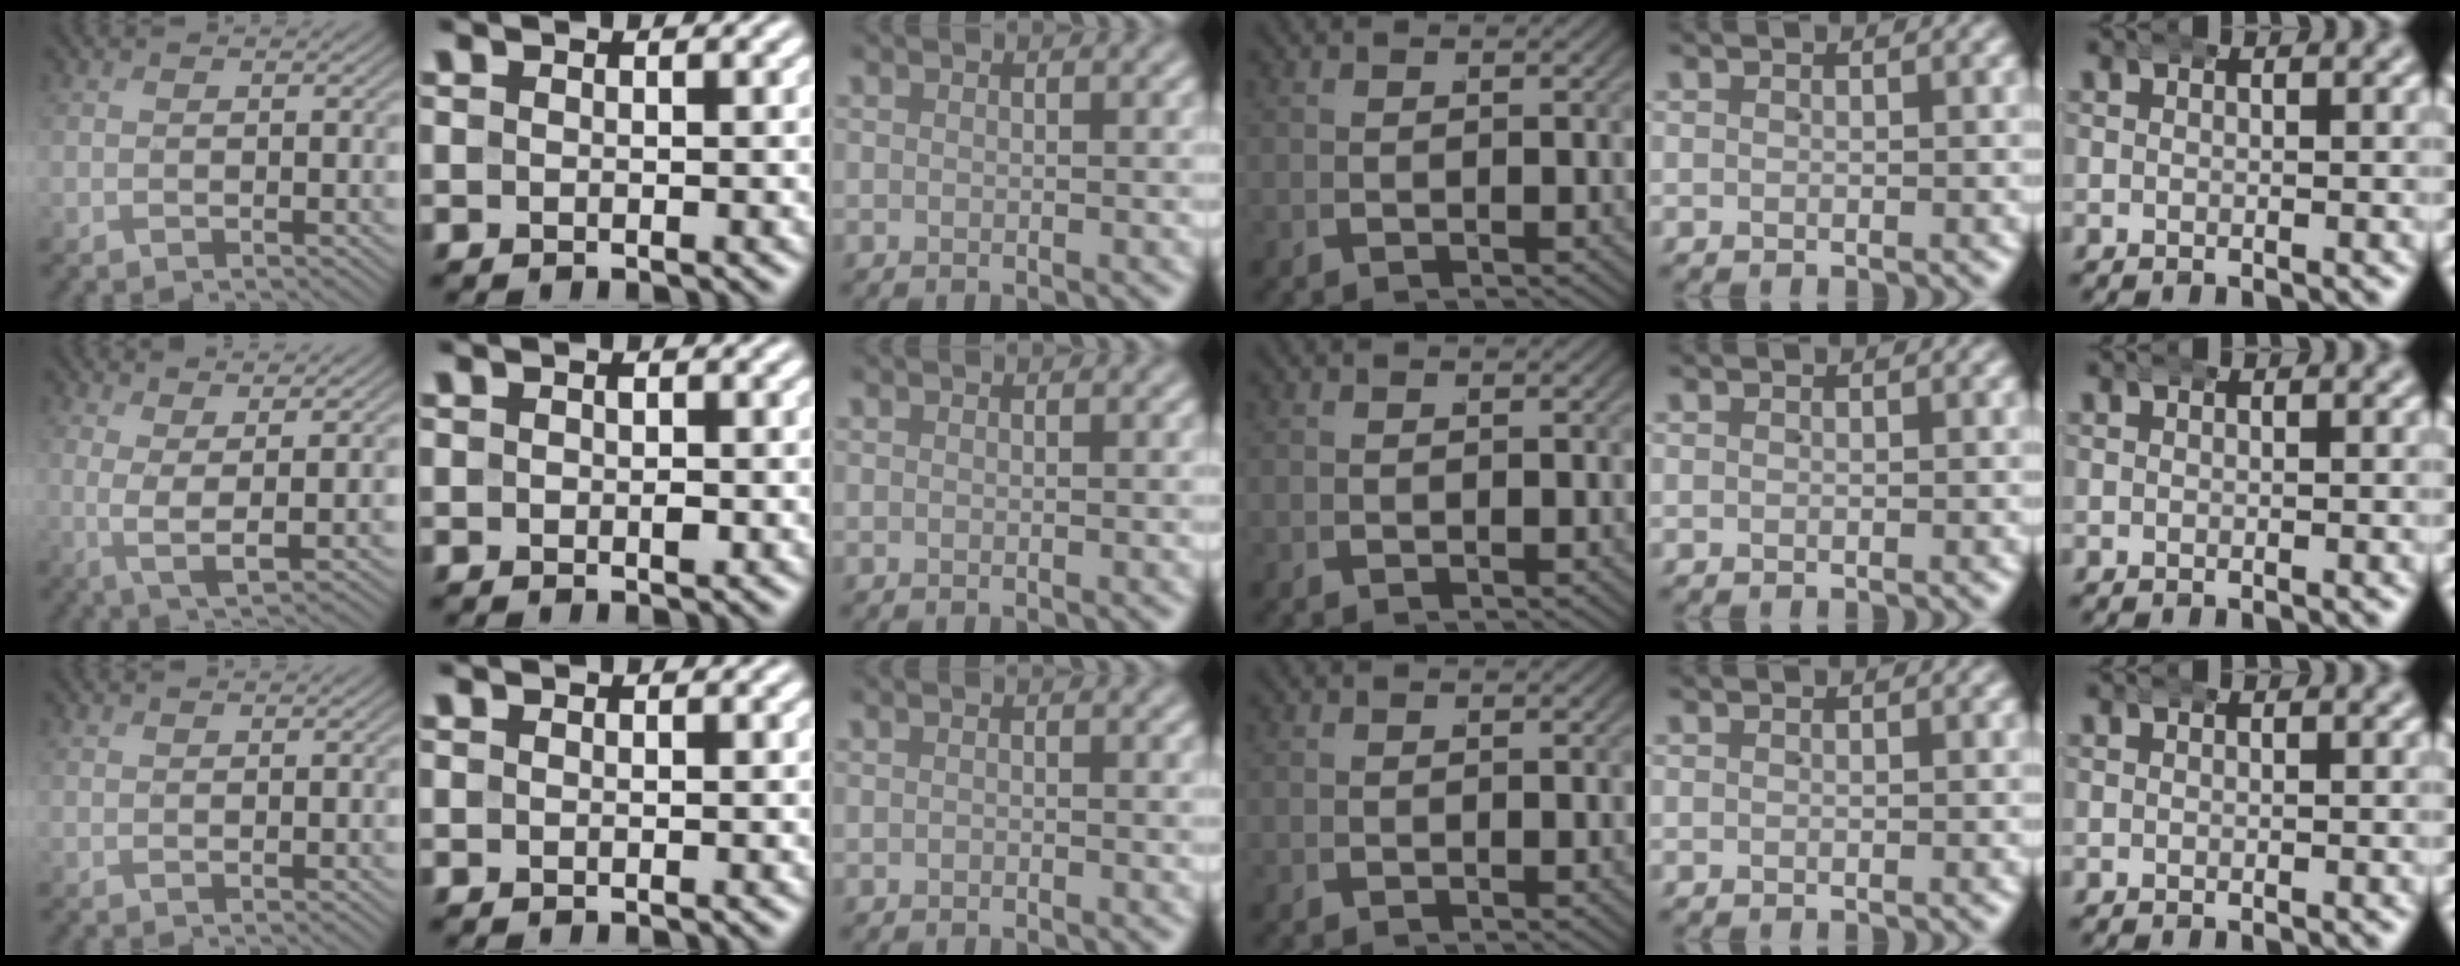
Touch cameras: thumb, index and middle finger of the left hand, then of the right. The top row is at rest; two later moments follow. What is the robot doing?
{"motion": "wrap", "object": "aluminum foil"}